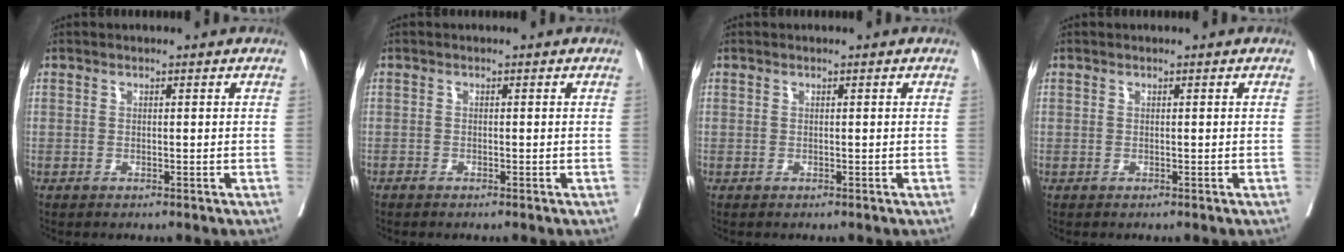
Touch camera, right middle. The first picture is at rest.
{"total": 0.5, "force": [-0.5, 0.0, 0.1], "torque": [-0.004, -0.001, -0.013]}
{"total": 0.0}
{"total": 0.0}